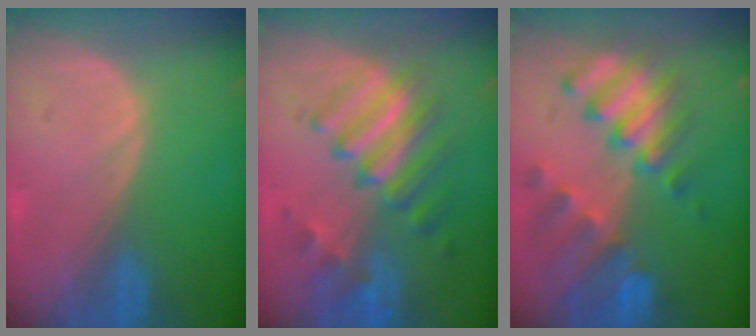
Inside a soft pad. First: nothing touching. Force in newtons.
{"total": 9.6, "press": 8.4, "slide": 4.7}
{"total": 10.2, "press": 8.9, "slide": 5.1}